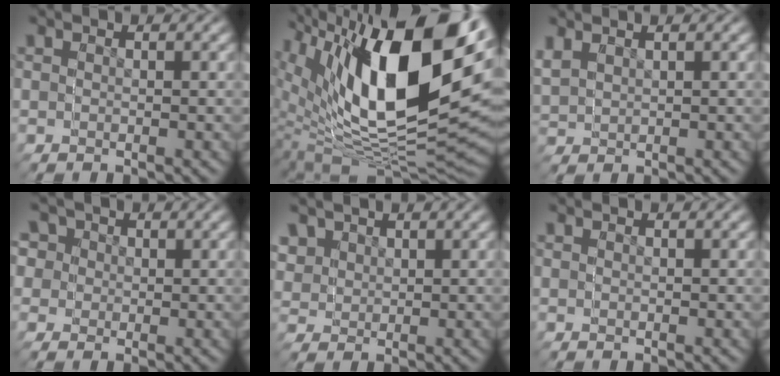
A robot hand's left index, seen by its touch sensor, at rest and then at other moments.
{"total": 14.7, "force": [4.9, 7.8, 11.5], "torque": [-0.210, 0.018, 0.080]}
{"total": 1.8, "force": [1.0, 1.5, 0.1], "torque": [-0.021, 0.002, 0.022]}
{"total": 6.6, "force": [1.4, 6.4, 0.6], "torque": [-0.026, -0.021, 0.024]}
{"total": 4.1, "force": [2.1, 3.6, 0.1], "torque": [-0.025, -0.013, 0.037]}
{"total": 0.0}